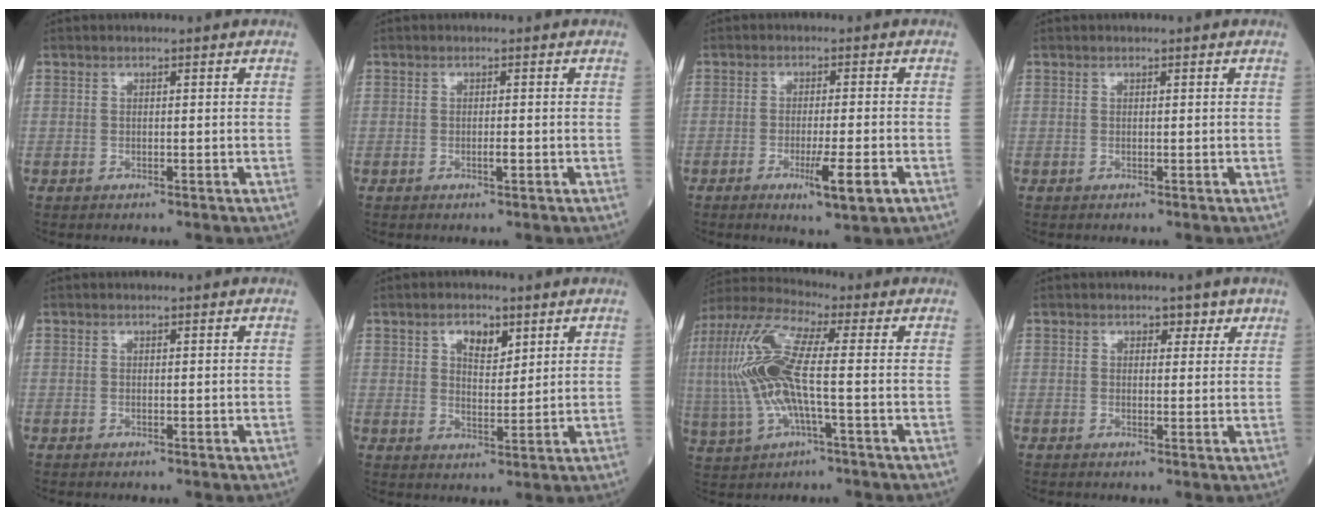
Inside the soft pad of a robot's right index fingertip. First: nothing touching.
{"total": 0.9, "force": [-0.3, 0.1, 0.8], "torque": [-0.017, -0.001, -0.006]}
{"total": 6.4, "force": [-2.7, 0.2, 5.8], "torque": [-0.093, -0.013, -0.039]}
{"total": 0.0}
{"total": 0.0}
{"total": 4.6, "force": [2.4, 2.3, 3.2], "torque": [-0.052, 0.004, 0.041]}
{"total": 14.8, "force": [0.2, 3.3, 14.5], "torque": [-0.334, 0.018, -0.002]}
{"total": 2.1, "force": [1.3, 1.4, 0.8], "torque": [0.001, 0.001, 0.013]}